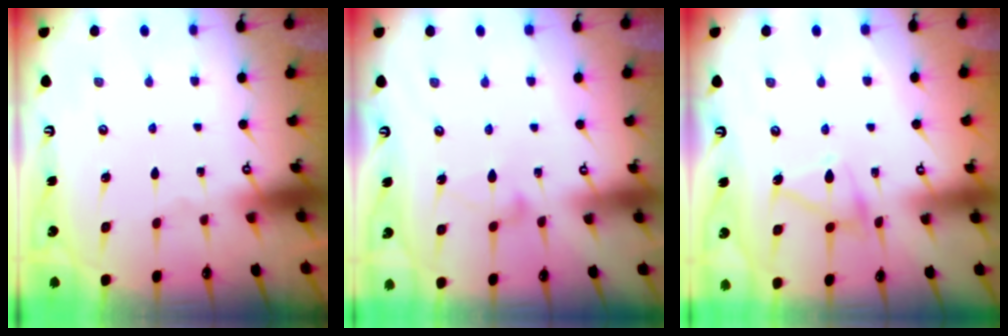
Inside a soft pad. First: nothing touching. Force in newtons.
{"total": 7.9, "press": 7.9, "slide": 0.5}
{"total": 11.5, "press": 11.5, "slide": 0.7}